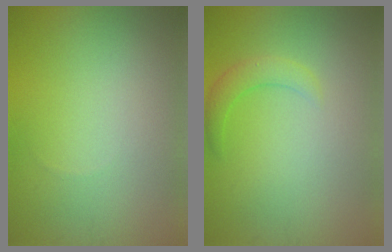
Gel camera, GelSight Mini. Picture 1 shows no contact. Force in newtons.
{"total": 2.1, "press": 2.1, "slide": 0.2}